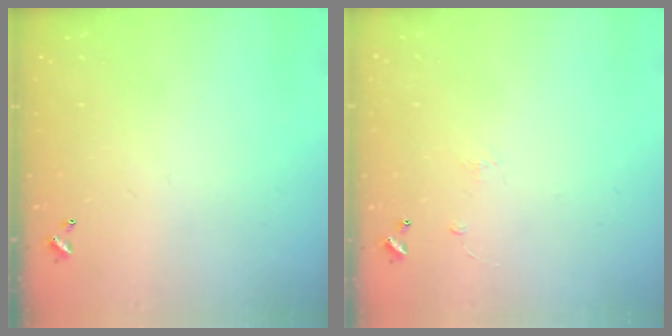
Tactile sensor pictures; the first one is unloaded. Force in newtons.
{"total": 0.7, "press": 0.2, "slide": 0.7}